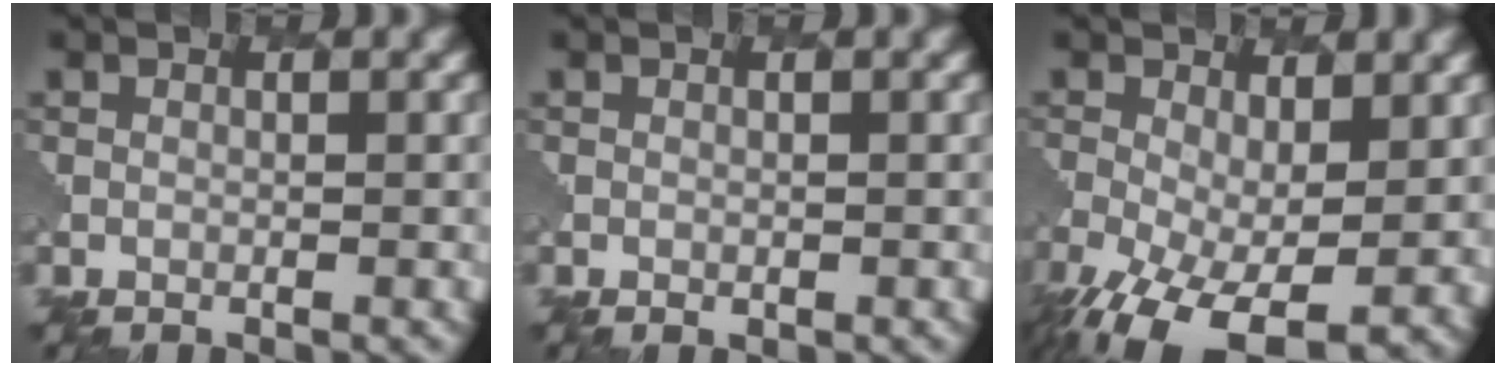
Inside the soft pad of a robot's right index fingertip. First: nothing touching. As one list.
[{"total": 0.7, "force": [0.1, 0.6, 0.4], "torque": [-0.008, -0.001, 0.003]}, {"total": 9.3, "force": [-3.1, 4.7, 7.4], "torque": [-0.157, -0.041, -0.043]}]